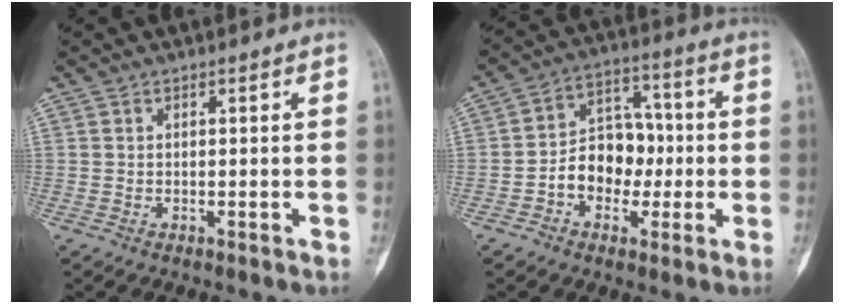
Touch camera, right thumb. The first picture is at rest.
{"total": 10.7, "force": [-2.0, 8.2, 6.7], "torque": [-0.066, 0.044, -0.041]}